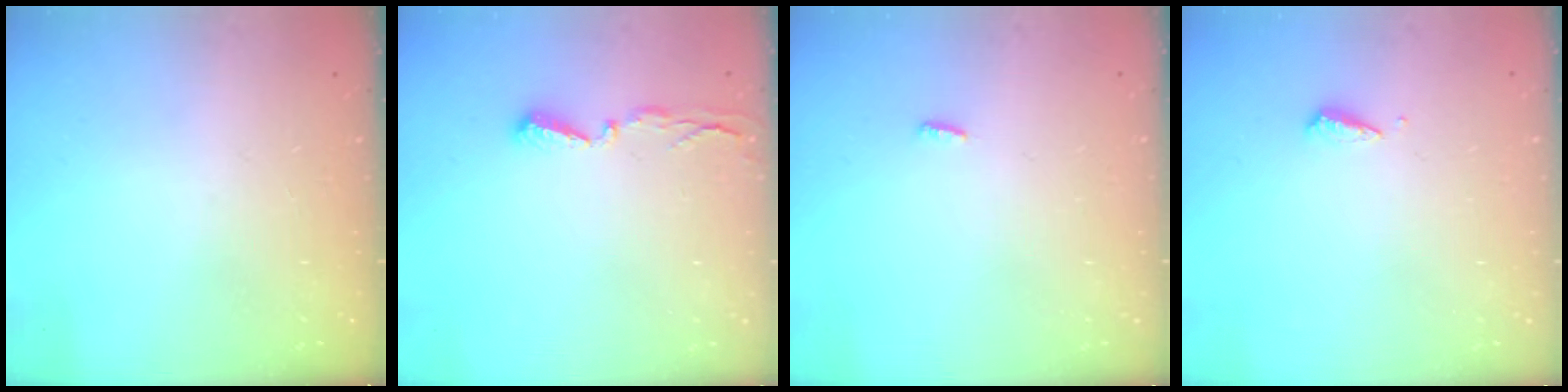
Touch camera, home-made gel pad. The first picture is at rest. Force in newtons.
{"total": 4.0, "press": 4.0, "slide": 0.4}
{"total": 3.0, "press": 2.9, "slide": 0.8}
{"total": 3.1, "press": 3.1, "slide": 0.3}